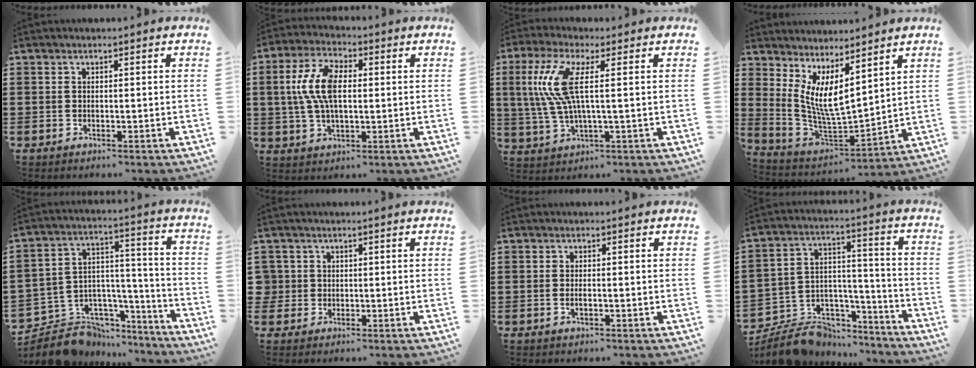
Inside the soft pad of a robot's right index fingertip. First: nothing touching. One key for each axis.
{"total": 8.9, "fx": 0.8, "fy": 4.3, "fz": 7.7, "tx": -0.176, "ty": 0.007, "tz": 0.007}
{"total": 9.4, "fx": 1.6, "fy": 1.8, "fz": 9.0, "tx": -0.217, "ty": -0.017, "tz": 0.015}
{"total": 6.5, "fx": 2.6, "fy": 1.5, "fz": 5.8, "tx": -0.135, "ty": -0.036, "tz": 0.044}
{"total": 7.5, "fx": -5.6, "fy": 5.0, "fz": 0.7, "tx": -0.032, "ty": 0.001, "tz": -0.100}
{"total": 2.0, "fx": 0.0, "fy": 2.0, "fz": 0.2, "tx": -0.021, "ty": 0.006, "tz": -0.005}
{"total": 1.1, "fx": -0.3, "fy": 0.4, "fz": 1.0, "tx": -0.020, "ty": -0.003, "tz": -0.005}
{"total": 8.5, "fx": -7.4, "fy": 4.0, "fz": 1.1, "tx": -0.040, "ty": 0.008, "tz": -0.140}